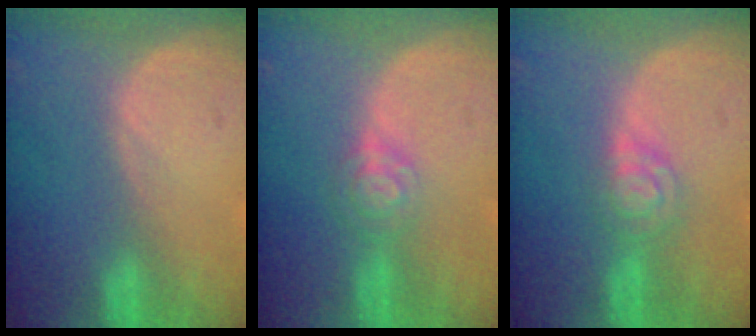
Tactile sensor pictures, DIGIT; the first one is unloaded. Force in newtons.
{"total": 4.0, "press": 3.6, "slide": 1.7}
{"total": 4.7, "press": 4.0, "slide": 2.5}